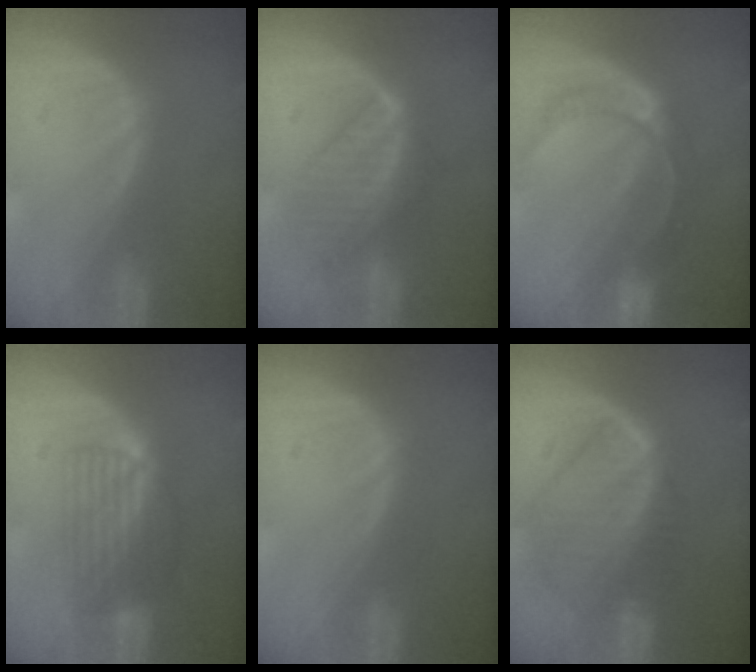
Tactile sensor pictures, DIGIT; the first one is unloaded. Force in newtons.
{"total": 7.7, "press": 6.9, "slide": 3.5}
{"total": 8.5, "press": 7.2, "slide": 4.6}
{"total": 6.9, "press": 6.1, "slide": 3.2}
{"total": 0.0}
{"total": 10.0, "press": 8.7, "slide": 4.9}